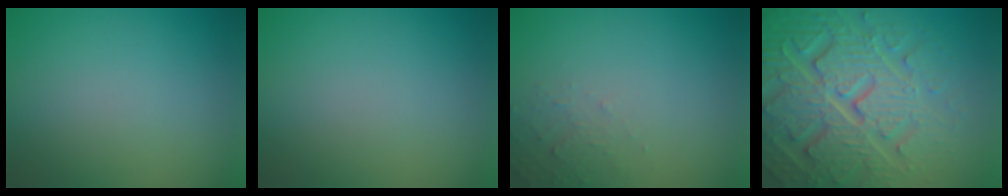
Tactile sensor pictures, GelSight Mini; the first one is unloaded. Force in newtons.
{"total": 0.0}
{"total": 1.4, "press": 1.4, "slide": 0.2}
{"total": 8.1, "press": 7.9, "slide": 1.9}